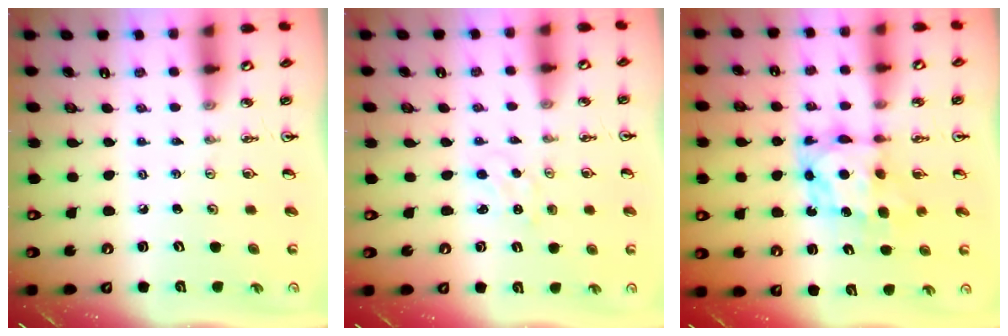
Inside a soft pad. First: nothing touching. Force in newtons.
{"total": 0.5, "press": 0.5, "slide": 0.1}
{"total": 6.9, "press": 6.9, "slide": 0.6}